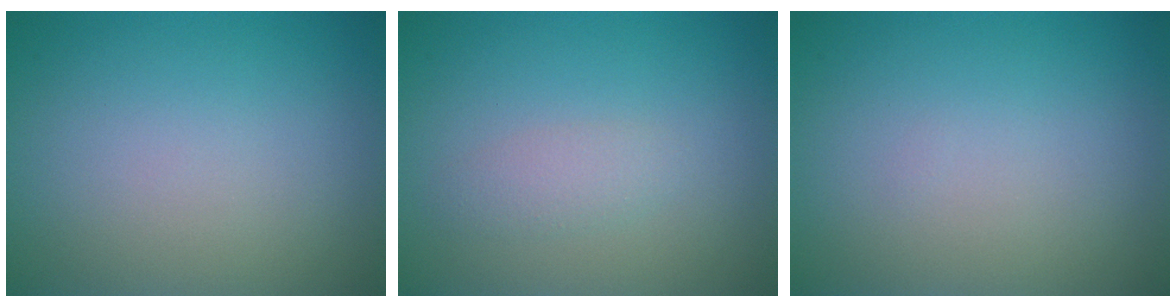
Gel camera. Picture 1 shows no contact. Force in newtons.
{"total": 1.4, "press": 1.4, "slide": 0.1}
{"total": 0.0}